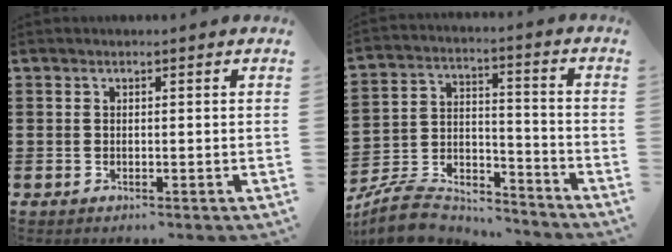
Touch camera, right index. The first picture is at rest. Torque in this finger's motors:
{"motor_torque": [-0.99, 0.76, -0.28, -0.21]}